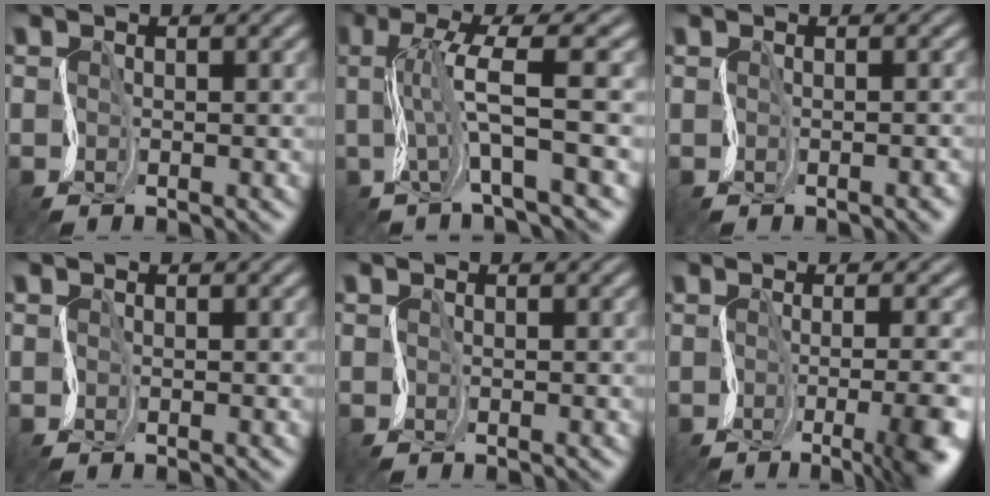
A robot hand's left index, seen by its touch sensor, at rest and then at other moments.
{"total": 6.2, "force": [0.7, 1.0, 6.1], "torque": [-0.092, 0.011, 0.007]}
{"total": 2.6, "force": [-0.6, 1.3, 2.2], "torque": [-0.001, 0.008, 0.003]}
{"total": 0.0}
{"total": 0.0}
{"total": 9.3, "force": [-2.0, 3.2, 8.6], "torque": [-0.088, -0.008, -0.024]}